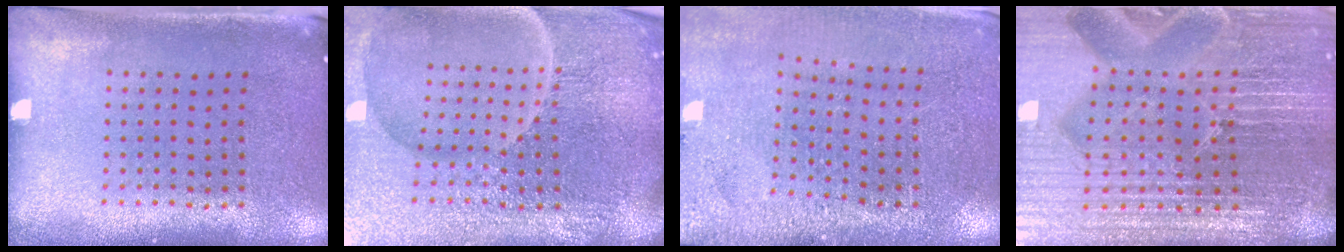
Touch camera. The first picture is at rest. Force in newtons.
{"total": 6.5, "press": 5.8, "slide": 2.9}
{"total": 2.8, "press": 2.8, "slide": 0.1}
{"total": 7.3, "press": 6.4, "slide": 3.5}